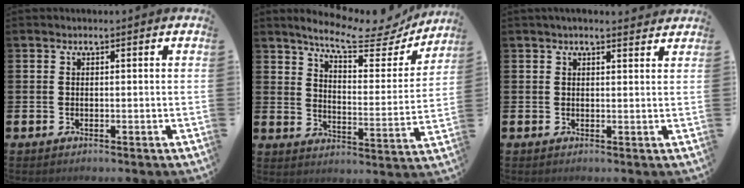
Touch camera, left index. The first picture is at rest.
{"total": 9.4, "force": [8.3, 2.0, 3.8], "torque": [-0.078, -0.061, 0.137]}
{"total": 1.8, "force": [1.7, 0.2, 0.5], "torque": [-0.011, -0.002, 0.031]}